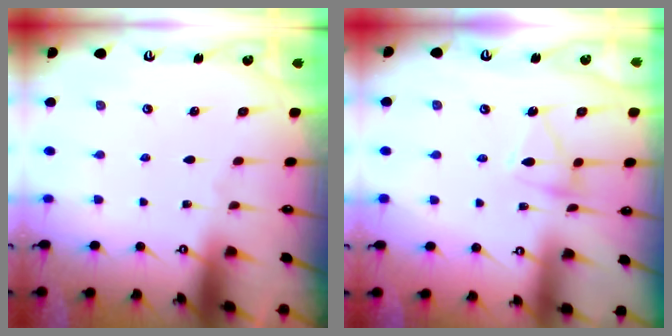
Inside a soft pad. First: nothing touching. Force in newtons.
{"total": 9.3, "press": 9.3, "slide": 0.6}